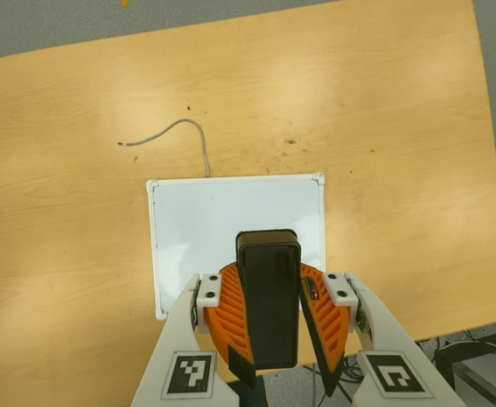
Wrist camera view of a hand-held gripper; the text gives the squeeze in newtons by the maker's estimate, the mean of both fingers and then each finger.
{"total": 10.7, "left": 10.2, "right": 11.1}